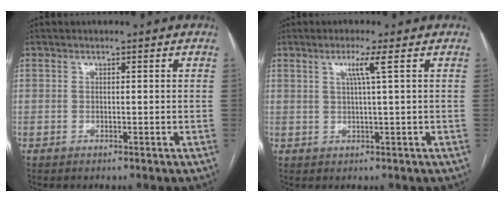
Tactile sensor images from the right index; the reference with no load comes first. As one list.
[{"total": 3.1, "force": [1.2, -0.8, 2.7], "torque": [-0.055, 0.000, 0.024]}]